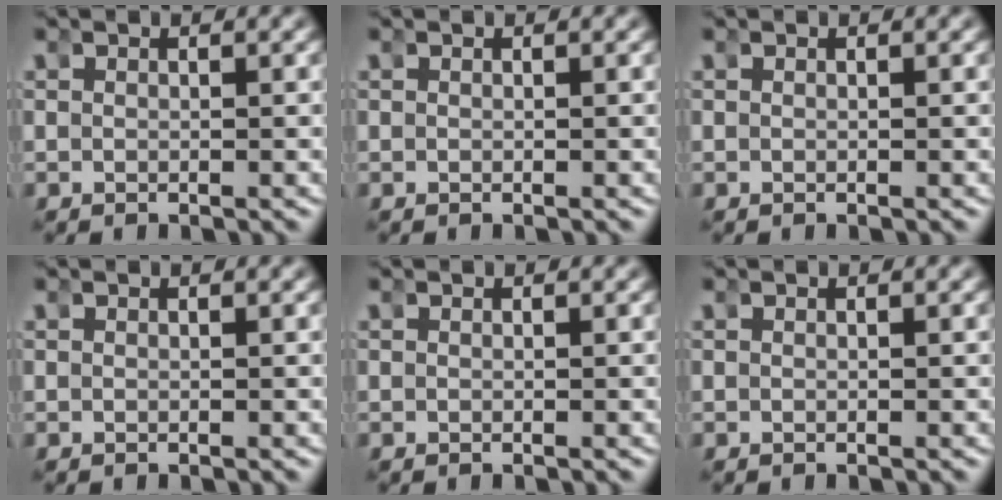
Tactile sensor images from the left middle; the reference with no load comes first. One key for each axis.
{"total": 0.0}
{"total": 0.0}
{"total": 0.0}
{"total": 0.0}
{"total": 0.0}